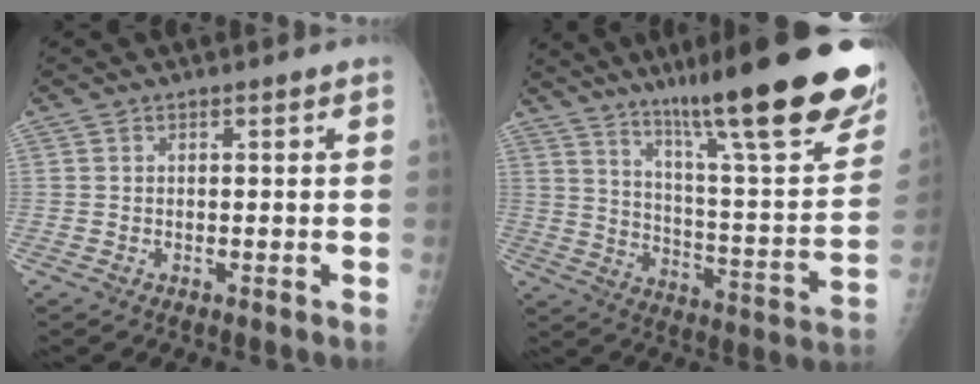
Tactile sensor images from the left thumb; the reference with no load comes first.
{"total": 28.9, "force": [20.3, 3.9, 20.2], "torque": [-0.273, -0.093, 0.296]}